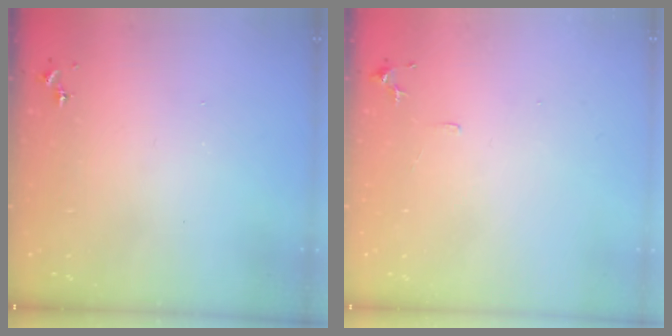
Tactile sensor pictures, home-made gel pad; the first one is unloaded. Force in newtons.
{"total": 5.7, "press": 5.6, "slide": 0.6}